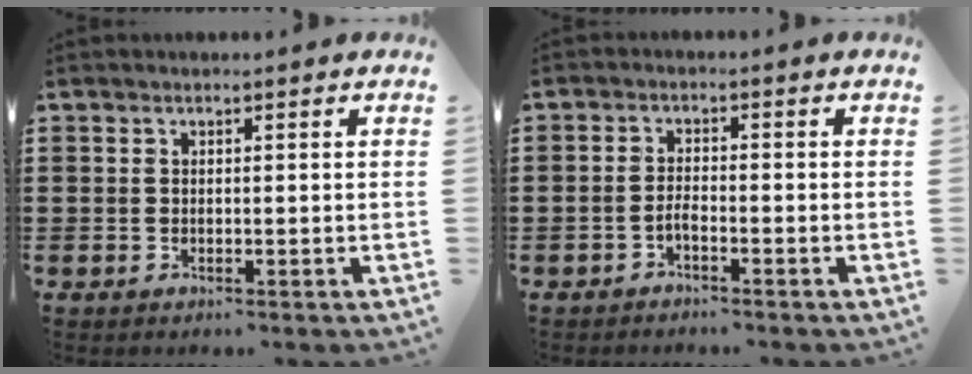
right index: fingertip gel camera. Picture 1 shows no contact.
{"total": 1.5, "force": [-1.2, 0.3, 0.9], "torque": [-0.019, 0.001, -0.023]}